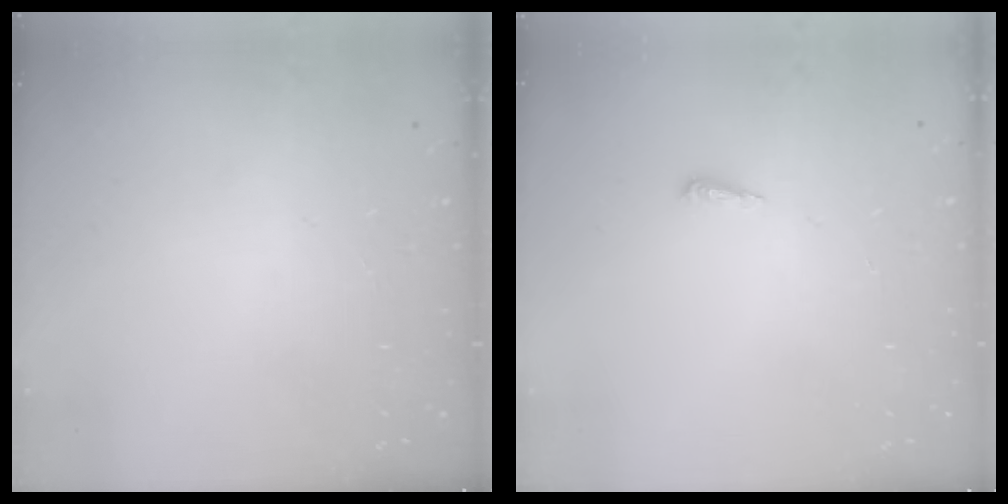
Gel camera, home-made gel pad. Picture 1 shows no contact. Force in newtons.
{"total": 4.1, "press": 4.0, "slide": 0.8}